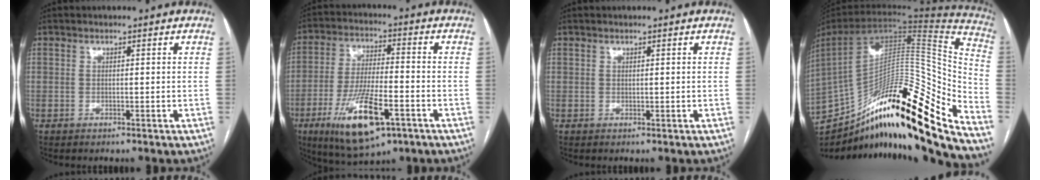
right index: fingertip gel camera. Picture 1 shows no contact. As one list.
[{"total": 14.8, "force": [-6.8, 4.1, 12.5], "torque": [-0.241, -0.019, -0.108]}, {"total": 0.0}, {"total": 35.9, "force": [-25.4, 4.8, 24.8], "torque": [-0.378, -0.015, -0.386]}]